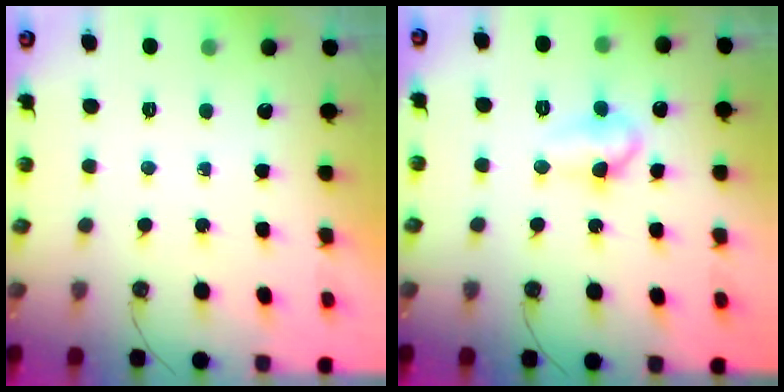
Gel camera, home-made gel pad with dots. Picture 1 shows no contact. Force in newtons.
{"total": 7.6, "press": 7.6, "slide": 0.9}